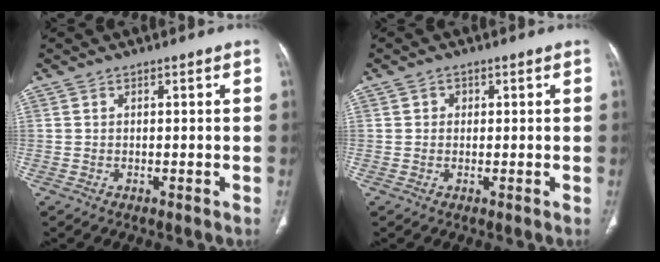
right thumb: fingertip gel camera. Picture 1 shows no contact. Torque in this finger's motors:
{"motor_torque": [-0.66, 0.23, -0.62, 0.27, 0.02]}